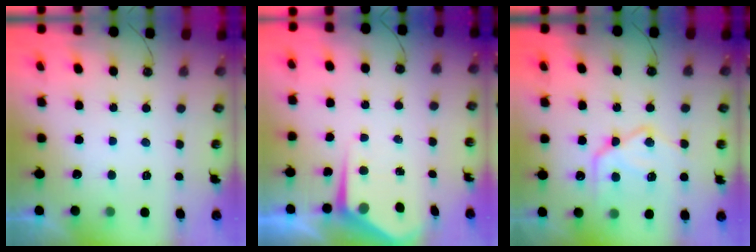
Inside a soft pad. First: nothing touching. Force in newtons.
{"total": 4.8, "press": 4.8, "slide": 0.4}
{"total": 17.9, "press": 17.8, "slide": 2.1}